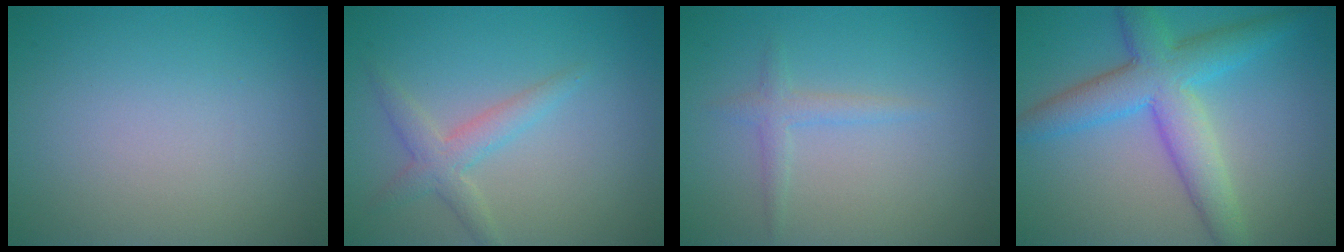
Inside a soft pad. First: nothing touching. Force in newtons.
{"total": 2.5, "press": 2.5, "slide": 0.1}
{"total": 1.4, "press": 1.4, "slide": 0.1}
{"total": 6.5, "press": 6.5, "slide": 0.2}